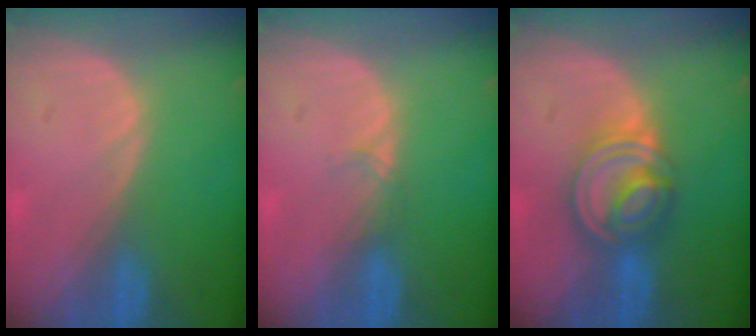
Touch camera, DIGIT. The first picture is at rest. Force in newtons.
{"total": 0.9, "press": 0.8, "slide": 0.2}
{"total": 7.7, "press": 6.7, "slide": 3.8}